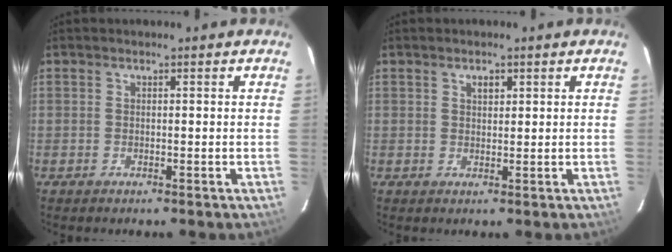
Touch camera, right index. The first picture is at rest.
{"total": 1.6, "force": [0.9, 1.0, 0.9], "torque": [-0.013, 0.006, 0.016]}